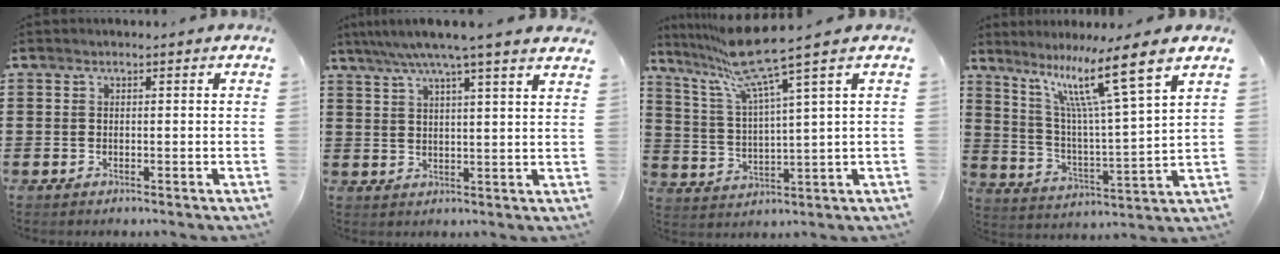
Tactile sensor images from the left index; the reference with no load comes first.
{"total": 6.2, "force": [5.0, -0.7, 3.5], "torque": [-0.082, -0.018, 0.085]}
{"total": 10.6, "force": [7.7, 0.1, 7.3], "torque": [-0.175, -0.029, 0.130]}
{"total": 11.9, "force": [8.0, 0.0, 8.8], "torque": [-0.185, -0.037, 0.125]}